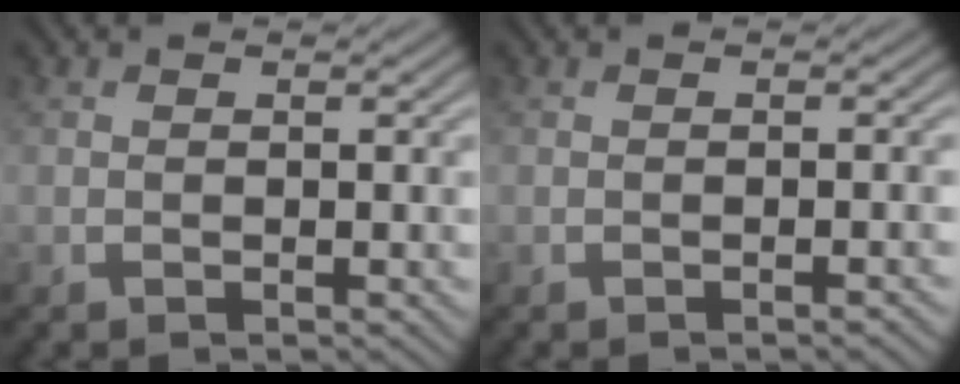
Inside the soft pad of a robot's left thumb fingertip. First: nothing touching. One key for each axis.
{"total": 0.9, "fx": -0.6, "fy": 0.1, "fz": 0.7, "tx": -0.005, "ty": 0.005, "tz": -0.013}